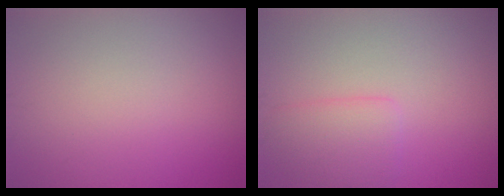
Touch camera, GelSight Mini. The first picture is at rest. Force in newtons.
{"total": 2.6, "press": 2.6, "slide": 0.1}